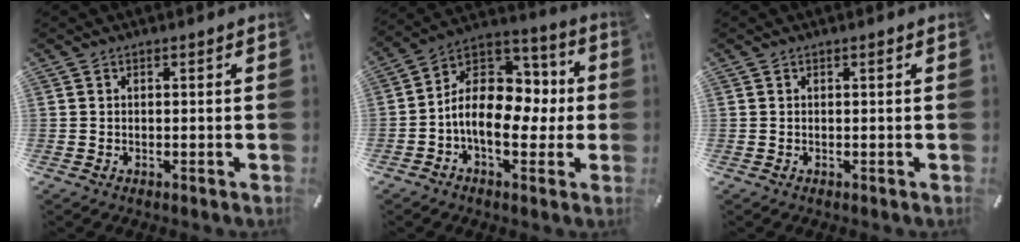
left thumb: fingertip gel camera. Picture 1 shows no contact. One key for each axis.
{"total": 13.6, "fx": -2.0, "fy": 9.8, "fz": 9.2, "tx": -0.155, "ty": 0.004, "tz": -0.035}
{"total": 0.5, "fx": 0.1, "fy": 0.1, "fz": 0.5, "tx": -0.009, "ty": 0.001, "tz": 0.002}